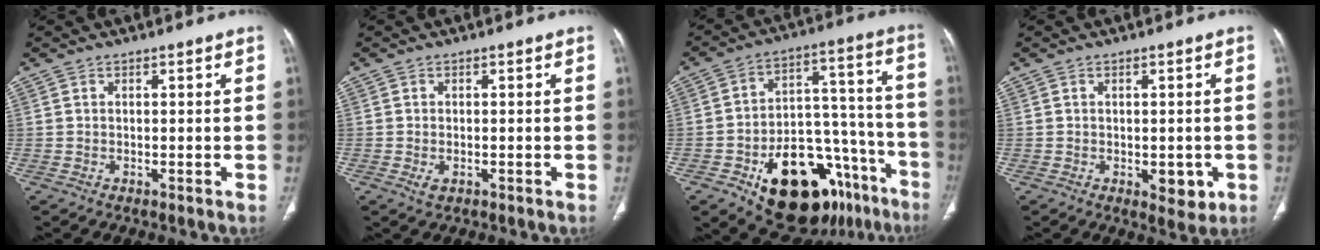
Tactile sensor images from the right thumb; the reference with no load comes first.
{"total": 1.7, "force": [-0.6, 1.0, 1.3], "torque": [-0.025, 0.001, -0.006]}
{"total": 25.6, "force": [-13.6, 14.4, 16.3], "torque": [-0.172, 0.099, -0.191]}
{"total": 4.5, "force": [-1.2, 2.5, 3.6], "torque": [-0.027, -0.004, -0.007]}